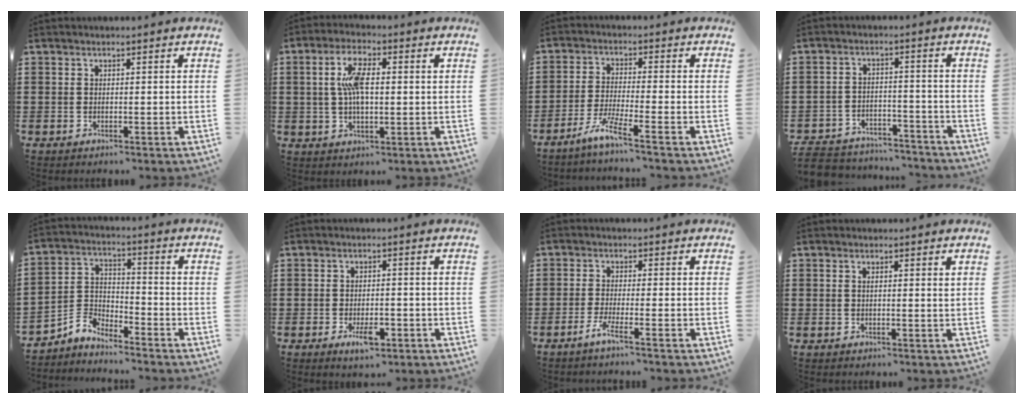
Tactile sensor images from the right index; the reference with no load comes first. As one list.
[{"total": 7.2, "force": [0.9, 2.6, 6.7], "torque": [-0.144, 0.007, 0.007]}, {"total": 5.1, "force": [-3.9, -0.5, 3.3], "torque": [-0.075, -0.013, -0.078]}, {"total": 4.9, "force": [-4.8, 1.0, 0.5], "torque": [-0.023, 0.005, -0.101]}, {"total": 4.1, "force": [-3.9, 1.1, 0.4], "torque": [-0.023, 0.003, -0.085]}, {"total": 3.9, "force": [-1.8, 1.5, 3.2], "torque": [-0.058, 0.001, -0.032]}, {"total": 3.1, "force": [-2.0, -0.4, 2.3], "torque": [-0.052, -0.010, -0.042]}, {"total": 1.0, "force": [0.4, 0.1, 0.9], "torque": [-0.019, 0.002, 0.007]}]